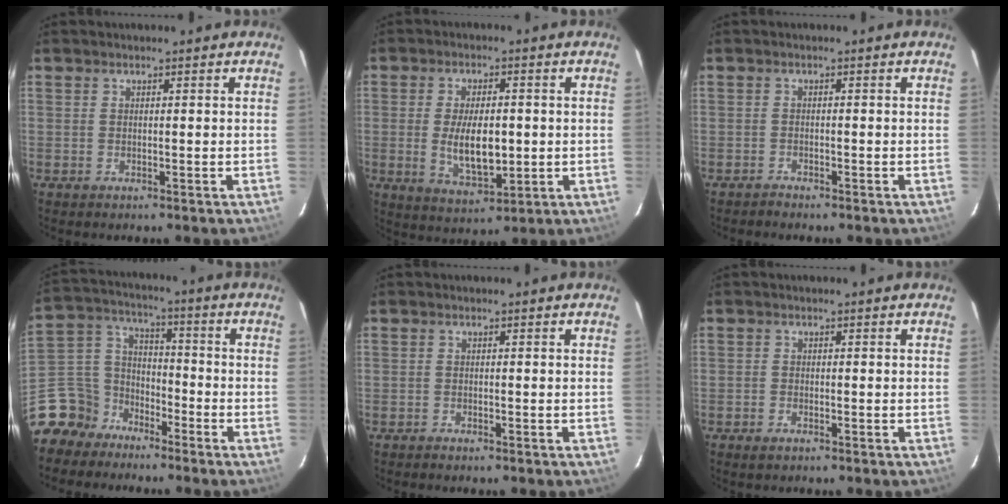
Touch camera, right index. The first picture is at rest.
{"total": 9.5, "force": [-0.7, 4.3, 8.4], "torque": [-0.159, -0.011, -0.004]}
{"total": 1.2, "force": [-1.1, 0.1, -0.1], "torque": [-0.006, 0.001, -0.020]}
{"total": 12.2, "force": [-9.5, 7.5, 0.8], "torque": [-0.062, 0.044, -0.198]}
{"total": 0.9, "force": [-0.9, 0.2, 0.1], "torque": [-0.011, 0.001, -0.015]}
{"total": 1.2, "force": [-1.0, 0.6, 0.4], "torque": [-0.011, 0.000, -0.021]}